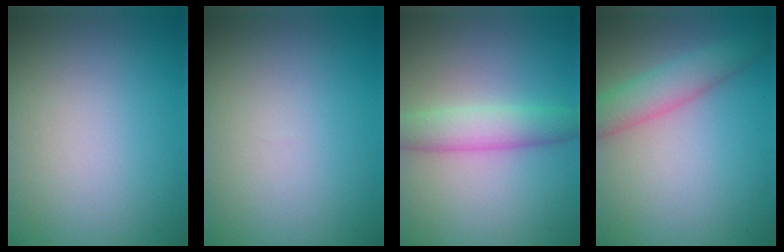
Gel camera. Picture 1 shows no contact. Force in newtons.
{"total": 0.0}
{"total": 3.6, "press": 3.6, "slide": 0.1}
{"total": 3.8, "press": 3.8, "slide": 0.2}